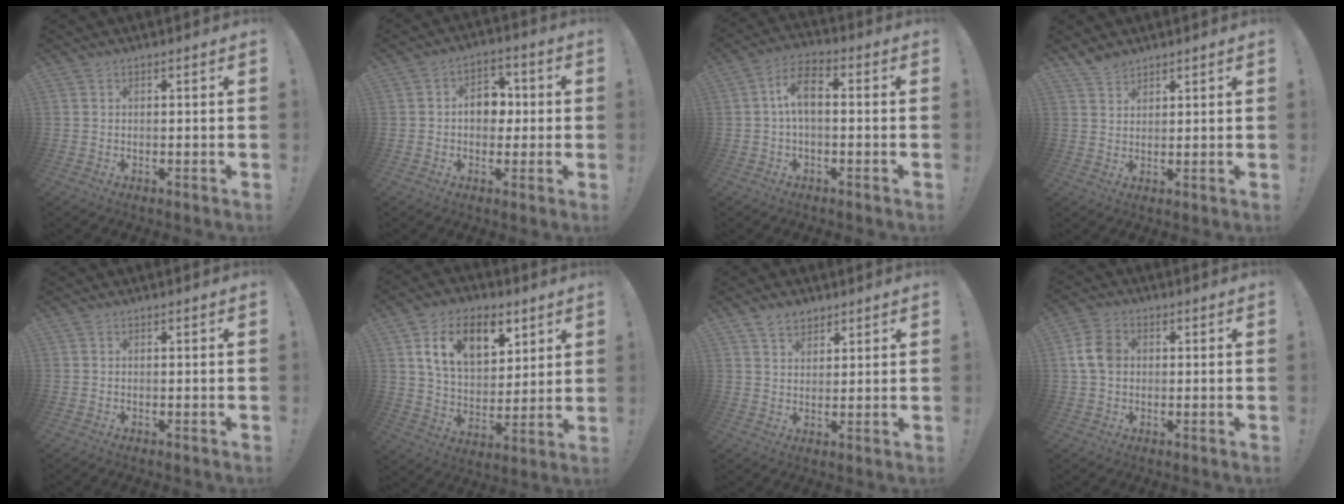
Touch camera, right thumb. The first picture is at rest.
{"total": 9.4, "force": [0.1, 7.2, 6.1], "torque": [-0.079, 0.012, 0.004]}
{"total": 8.0, "force": [0.2, 3.9, 7.0], "torque": [-0.136, 0.013, 0.005]}
{"total": 3.8, "force": [3.3, 1.6, 0.9], "torque": [-0.016, -0.019, 0.062]}
{"total": 0.0}
{"total": 16.5, "force": [7.9, 10.6, 9.9], "torque": [-0.153, -0.030, 0.144]}
{"total": 5.2, "force": [3.6, 3.4, 1.7], "torque": [-0.027, -0.012, 0.067]}
{"total": 8.3, "force": [0.8, 6.3, 5.4], "torque": [-0.102, 0.011, 0.016]}